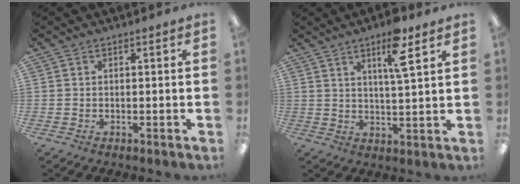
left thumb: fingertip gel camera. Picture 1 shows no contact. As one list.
[{"total": 9.1, "force": [5.2, 2.0, 7.1], "torque": [-0.111, -0.015, 0.081]}]